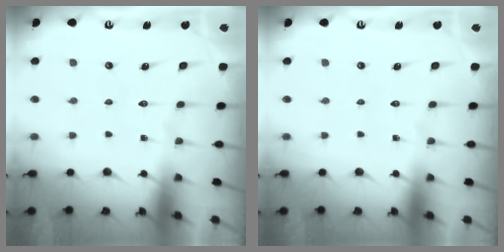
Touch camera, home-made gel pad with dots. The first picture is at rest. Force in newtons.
{"total": 0.0}